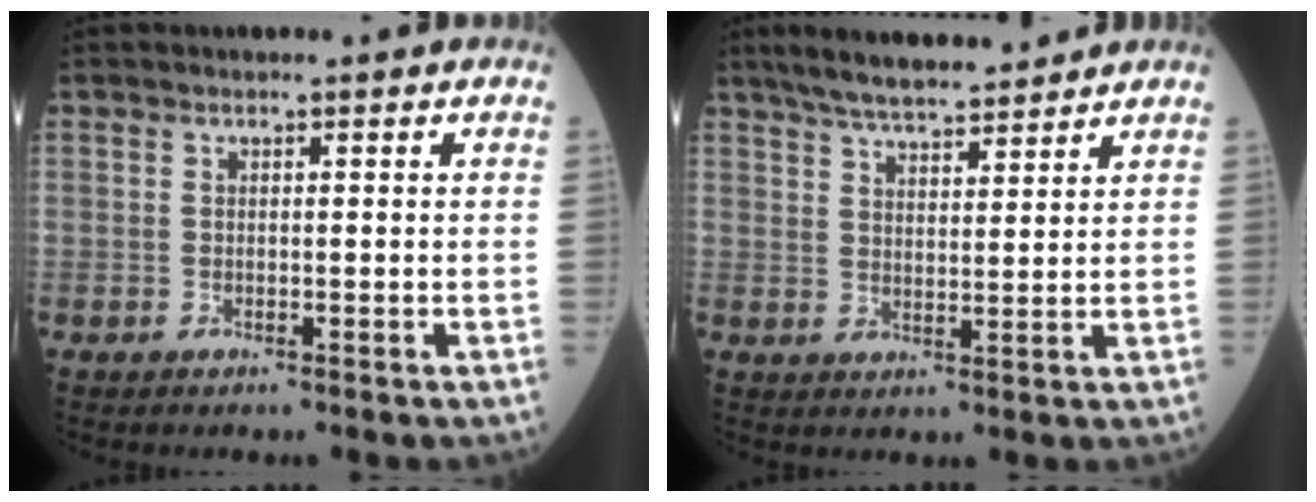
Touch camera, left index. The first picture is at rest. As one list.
[{"total": 9.9, "force": [8.6, 1.6, 4.5], "torque": [-0.076, 0.019, 0.142]}]